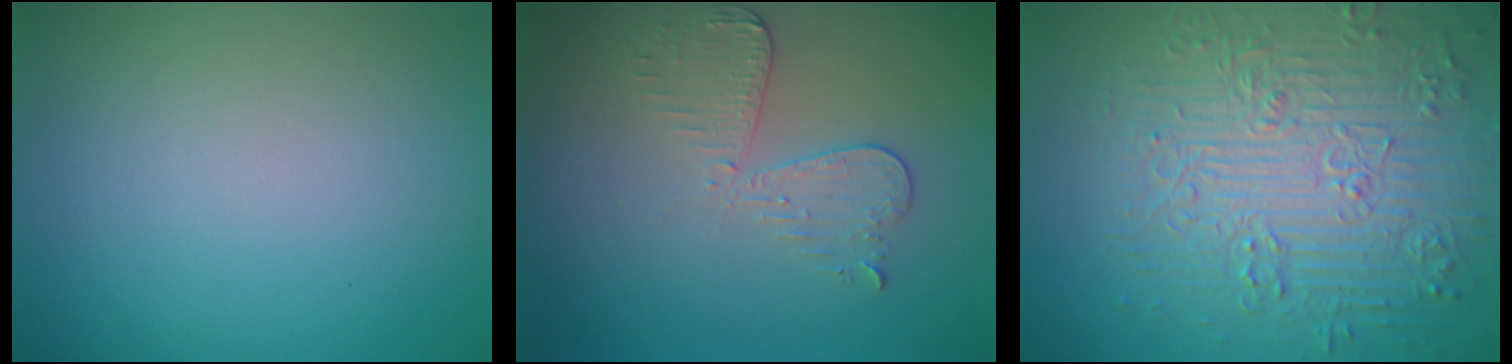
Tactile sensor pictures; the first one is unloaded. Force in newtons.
{"total": 2.9, "press": 2.6, "slide": 1.4}
{"total": 8.9, "press": 6.7, "slide": 5.8}